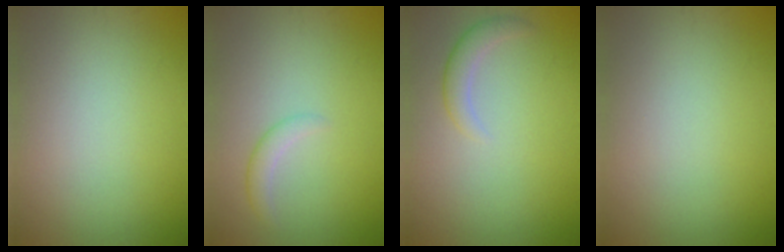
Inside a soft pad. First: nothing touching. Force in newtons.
{"total": 1.4, "press": 1.3, "slide": 0.1}
{"total": 1.8, "press": 1.7, "slide": 0.2}
{"total": 0.0}